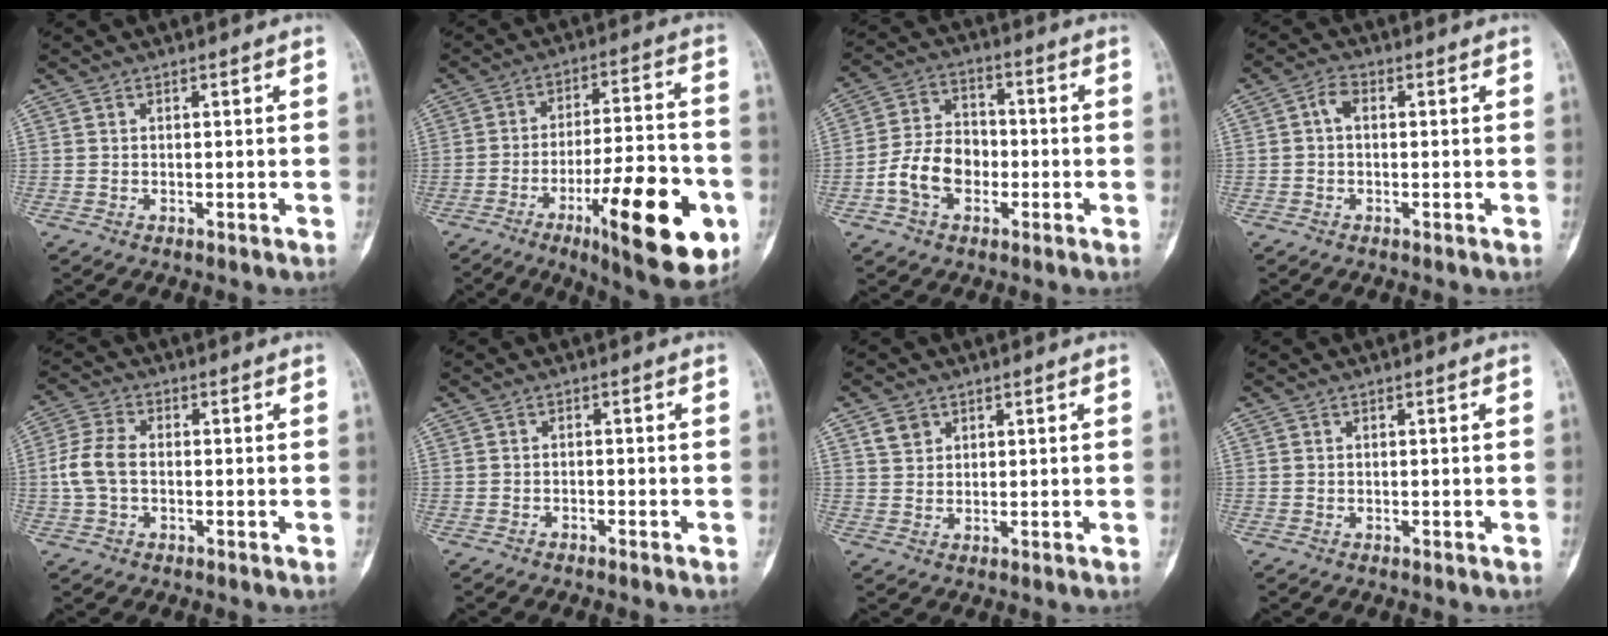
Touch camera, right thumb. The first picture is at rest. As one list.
[{"total": 22.4, "force": [-8.8, 6.3, 19.7], "torque": [-0.259, 0.028, -0.124]}, {"total": 10.1, "force": [-2.9, 7.2, 6.4], "torque": [-0.101, 0.033, -0.061]}, {"total": 3.3, "force": [0.2, 2.1, 2.6], "torque": [-0.040, 0.010, -0.006]}, {"total": 6.4, "force": [-0.5, 4.1, 4.9], "torque": [-0.112, 0.015, -0.016]}, {"total": 0.9, "force": [-0.8, 0.2, 0.2], "torque": [-0.008, 0.008, -0.013]}, {"total": 3.1, "force": [1.8, 2.3, 1.1], "torque": [-0.009, -0.006, 0.036]}, {"total": 0.0}]